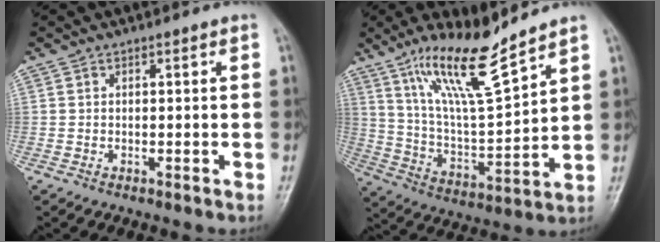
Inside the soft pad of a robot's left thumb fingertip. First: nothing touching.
{"total": 14.9, "force": [10.8, 1.9, 10.1], "torque": [-0.177, -0.068, 0.212]}